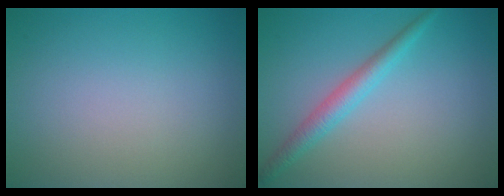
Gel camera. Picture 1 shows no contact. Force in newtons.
{"total": 2.4, "press": 2.4, "slide": 0.1}